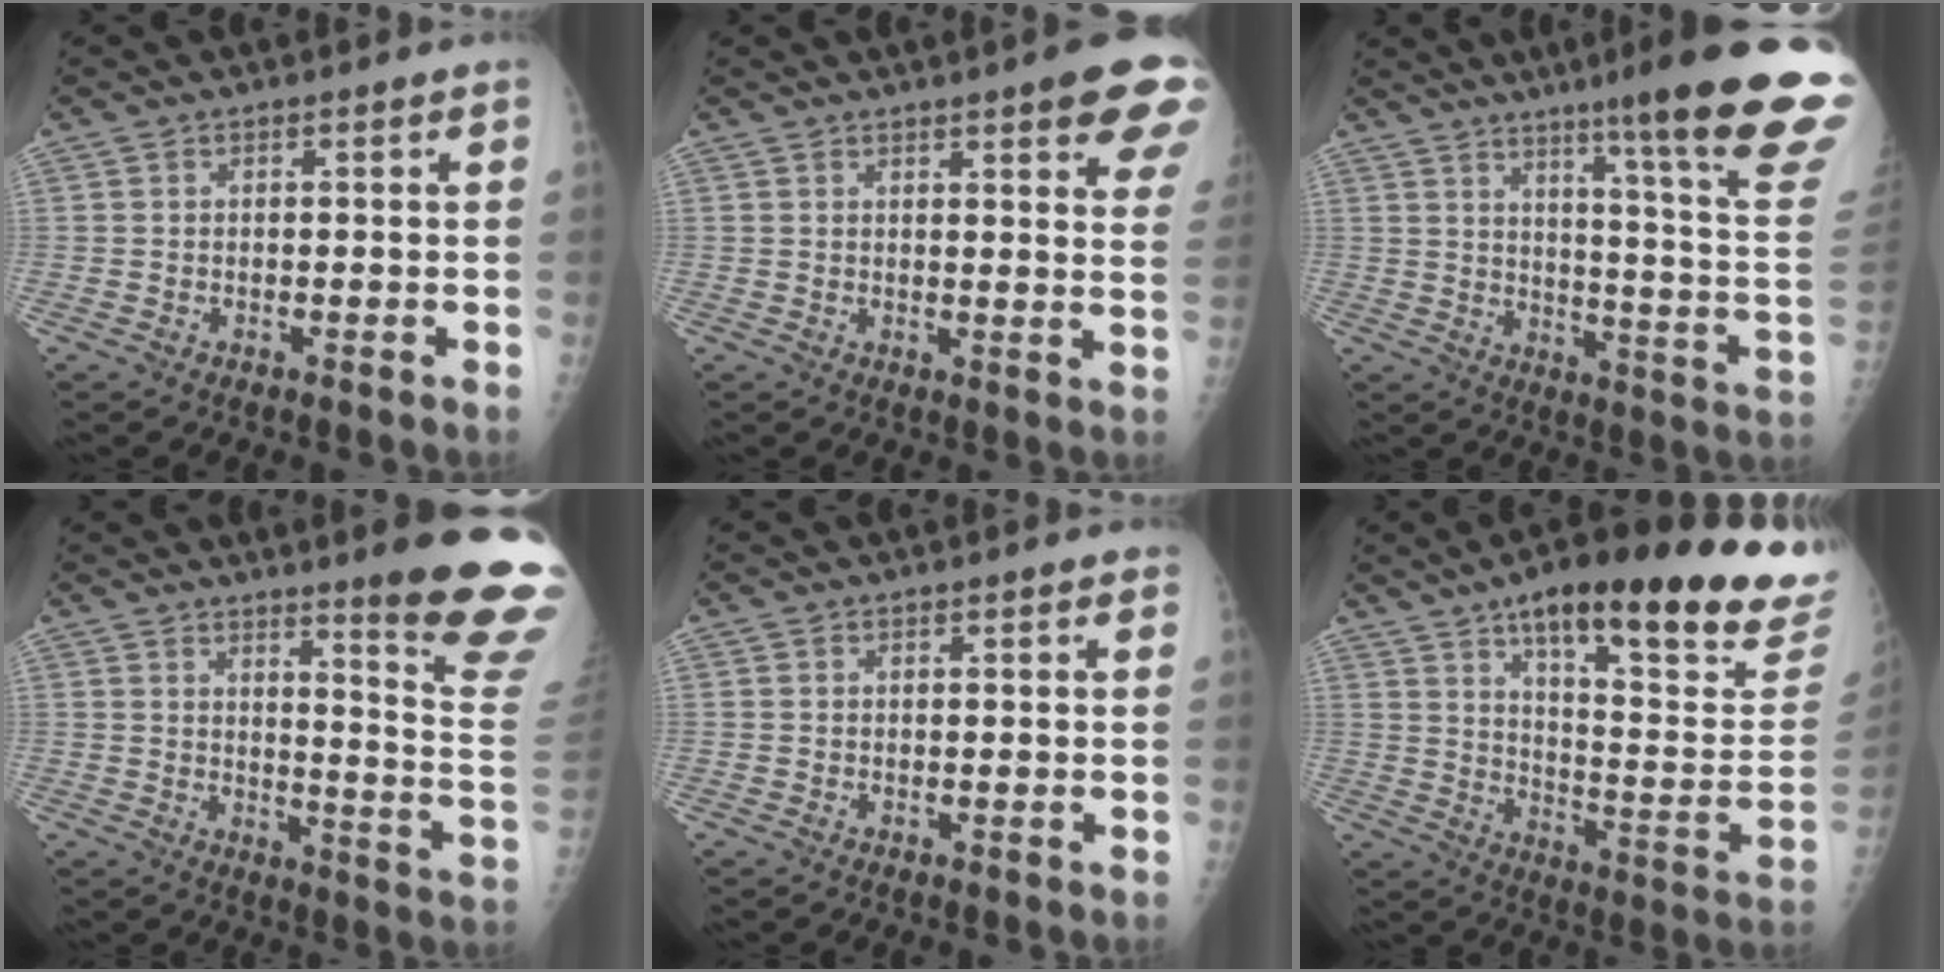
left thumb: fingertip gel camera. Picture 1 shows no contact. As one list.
[{"total": 12.0, "force": [7.2, 2.5, 9.3], "torque": [-0.087, -0.026, 0.077]}, {"total": 24.4, "force": [16.5, 0.5, 18.0], "torque": [-0.219, -0.103, 0.221]}, {"total": 17.5, "force": [12.4, 0.6, 12.3], "torque": [-0.126, -0.108, 0.159]}, {"total": 1.0, "force": [0.7, 0.4, 0.5], "torque": [-0.005, -0.002, 0.006]}, {"total": 29.0, "force": [18.5, 6.7, 21.3], "torque": [-0.271, -0.063, 0.265]}]